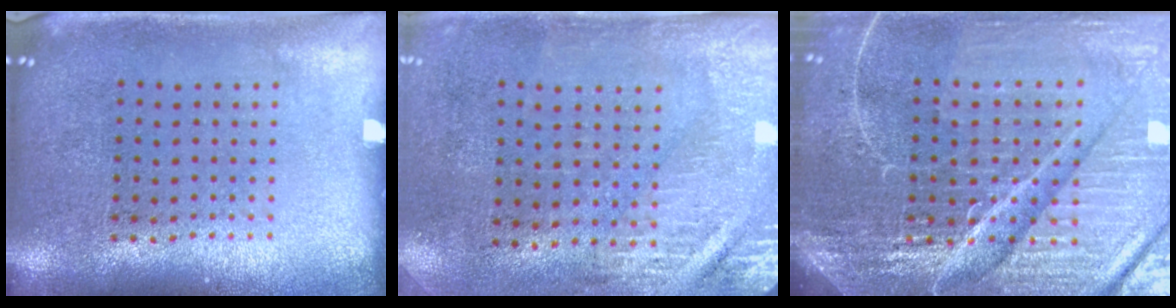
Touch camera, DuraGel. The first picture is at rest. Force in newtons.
{"total": 2.9, "press": 2.5, "slide": 1.4}
{"total": 6.5, "press": 5.8, "slide": 3.0}